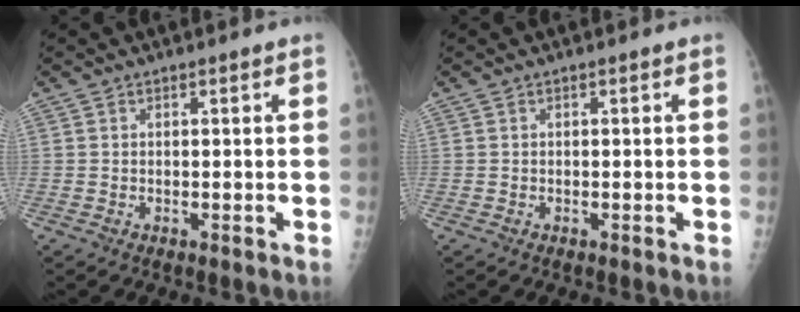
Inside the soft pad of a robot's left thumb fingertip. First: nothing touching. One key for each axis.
{"total": 0.0}